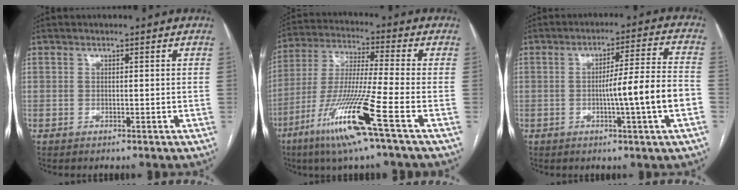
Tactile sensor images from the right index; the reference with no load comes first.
{"total": 14.8, "force": [-7.4, -1.3, 12.8], "torque": [-0.264, -0.032, -0.141]}
{"total": 10.3, "force": [-2.4, -0.9, 10.0], "torque": [-0.154, 0.005, -0.038]}